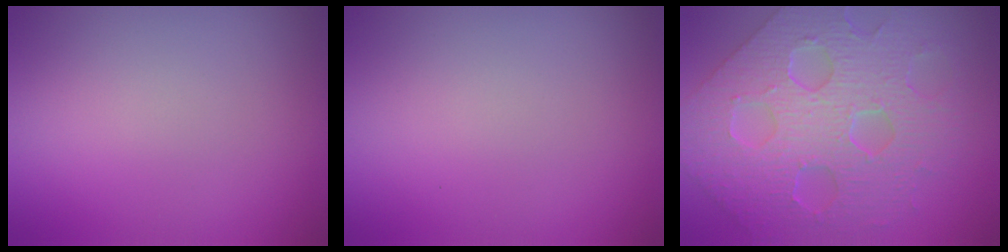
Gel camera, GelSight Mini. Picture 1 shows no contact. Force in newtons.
{"total": 0.0}
{"total": 7.2, "press": 6.3, "slide": 3.5}